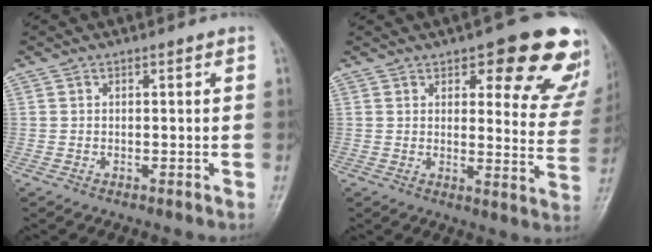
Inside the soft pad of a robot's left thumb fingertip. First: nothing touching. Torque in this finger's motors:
{"motor_torque": [0.45, 0.65, 0.14, -0.30, 0.09]}